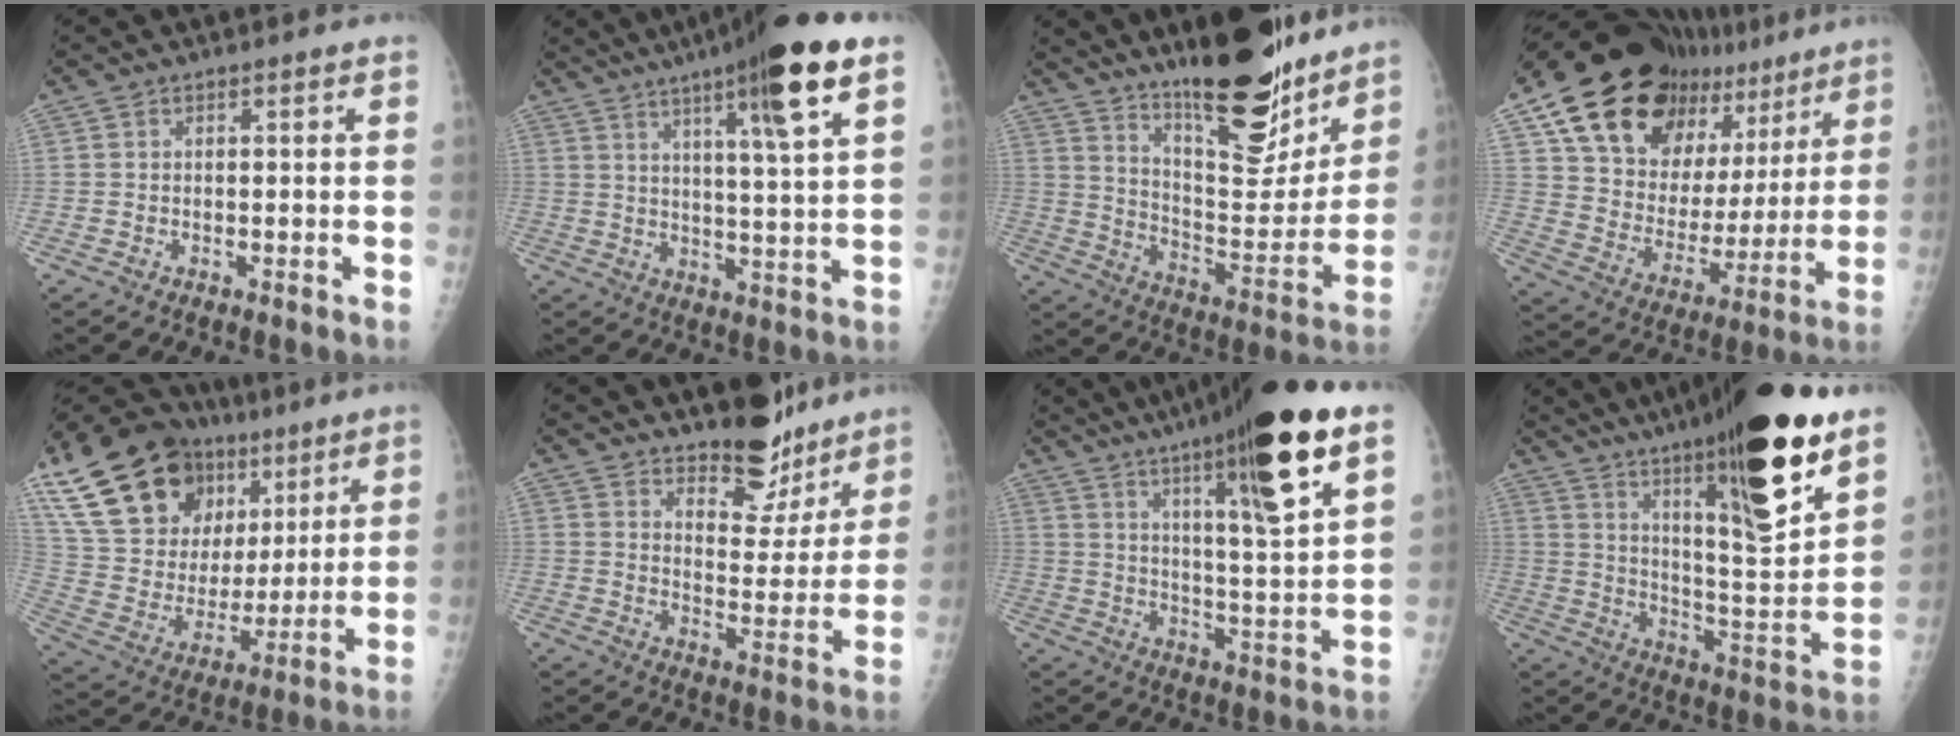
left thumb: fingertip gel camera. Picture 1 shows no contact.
{"total": 14.9, "force": [8.1, 1.1, 12.5], "torque": [-0.188, -0.030, 0.118]}
{"total": 22.6, "force": [17.0, 6.6, 13.4], "torque": [-0.154, -0.115, 0.268]}
{"total": 26.1, "force": [16.8, 14.5, 13.7], "torque": [-0.180, -0.043, 0.273]}
{"total": 27.8, "force": [14.6, 17.2, 16.2], "torque": [-0.268, 0.004, 0.266]}
{"total": 11.8, "force": [9.9, 4.9, 4.0], "torque": [-0.014, -0.085, 0.148]}
{"total": 21.3, "force": [12.0, 2.6, 17.3], "torque": [-0.256, -0.049, 0.187]}
{"total": 27.1, "force": [16.9, 4.8, 20.7], "torque": [-0.306, -0.072, 0.275]}